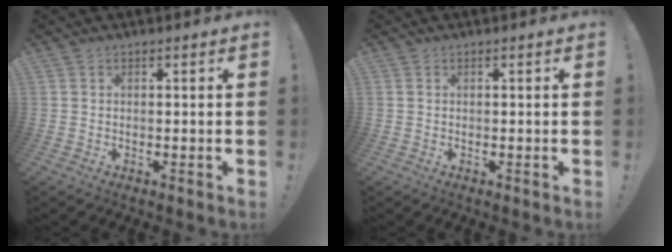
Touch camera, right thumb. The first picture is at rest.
{"total": 0.0}